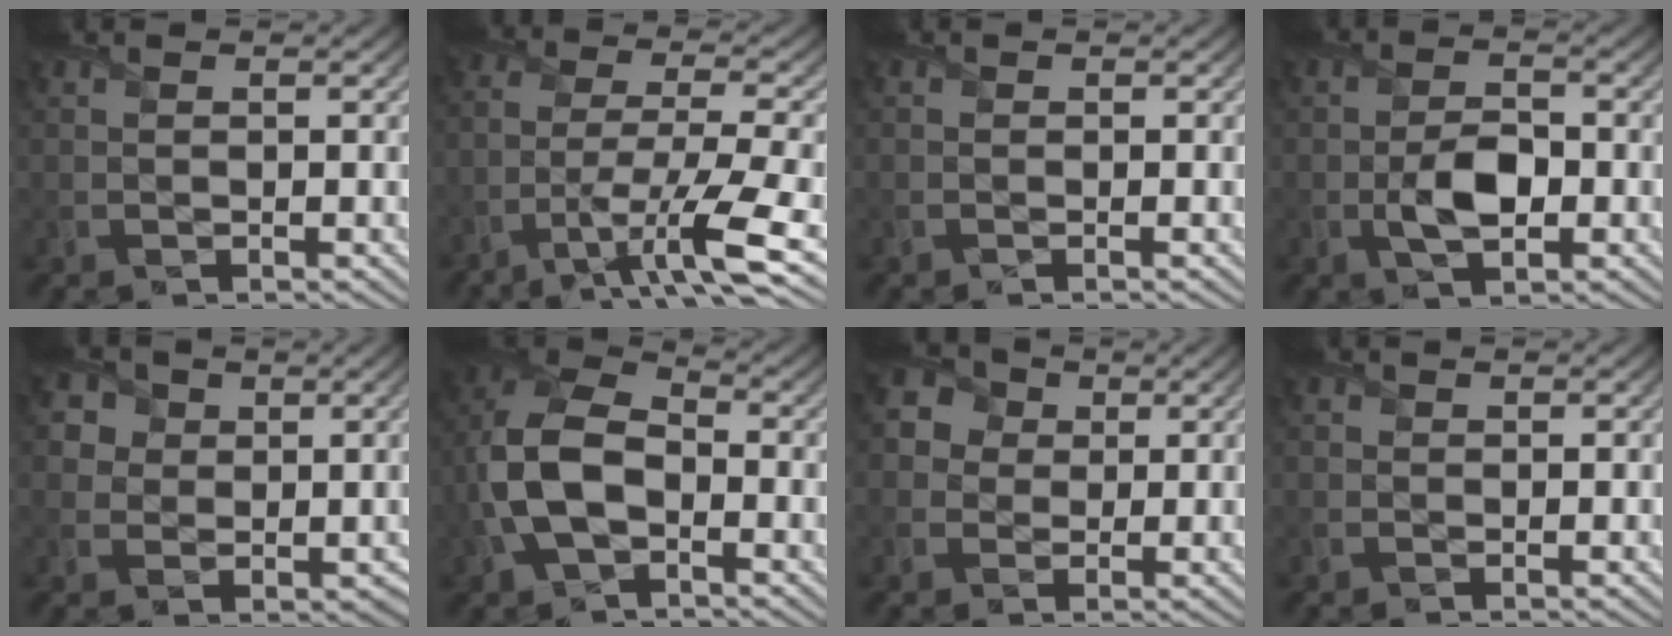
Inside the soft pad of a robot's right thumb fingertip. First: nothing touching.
{"total": 9.6, "force": [-5.3, 2.1, 7.7], "torque": [-0.154, -0.002, -0.101]}
{"total": 0.0}
{"total": 4.6, "force": [-1.0, 2.4, 3.8], "torque": [-0.083, -0.002, -0.019]}
{"total": 7.1, "force": [3.1, 5.8, 2.7], "torque": [-0.089, 0.016, 0.049]}
{"total": 11.3, "force": [-2.0, 7.0, 8.7], "torque": [-0.218, -0.001, -0.047]}
{"total": 4.9, "force": [1.3, 4.3, 1.9], "torque": [-0.060, 0.011, 0.010]}
{"total": 0.7, "force": [0.1, 0.7, 0.1], "torque": [0.000, -0.005, -0.003]}